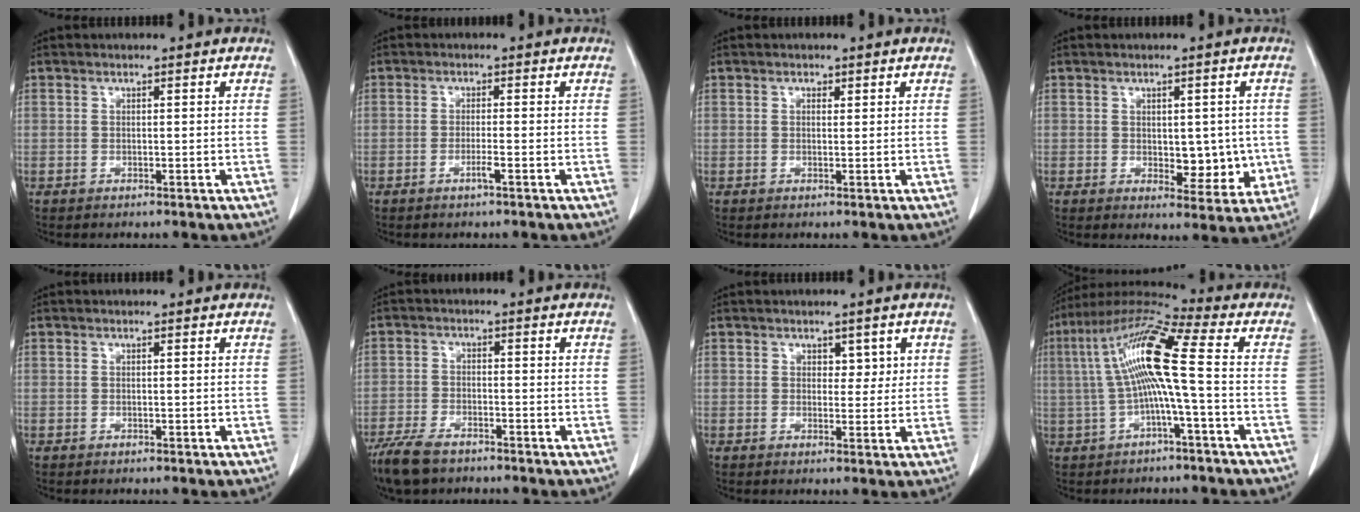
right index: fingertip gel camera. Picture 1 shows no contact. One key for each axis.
{"total": 1.8, "fx": -0.9, "fy": -0.2, "fz": 1.5, "tx": -0.030, "ty": -0.002, "tz": -0.018}
{"total": 0.7, "fx": 0.4, "fy": 0.5, "fz": 0.2, "tx": -0.002, "ty": -0.002, "tz": 0.005}
{"total": 6.3, "fx": -0.3, "fy": 3.5, "fz": 5.2, "tx": -0.054, "ty": -0.004, "tz": 0.008}
{"total": 0.0}
{"total": 7.1, "fx": -5.5, "fy": 2.6, "fz": 3.6, "tx": -0.074, "ty": -0.011, "tz": -0.098}
{"total": 2.6, "fx": 1.2, "fy": 1.7, "fz": 1.6, "tx": -0.010, "ty": -0.002, "tz": 0.017}
{"total": 11.8, "fx": 0.0, "fy": -0.1, "fz": 11.8, "tx": -0.229, "ty": 0.032, "tz": -0.007}